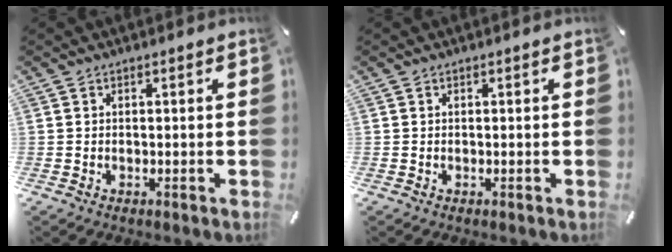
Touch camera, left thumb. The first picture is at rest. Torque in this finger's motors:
{"motor_torque": [0.00, 0.00, -0.01, -0.01, 0.00]}